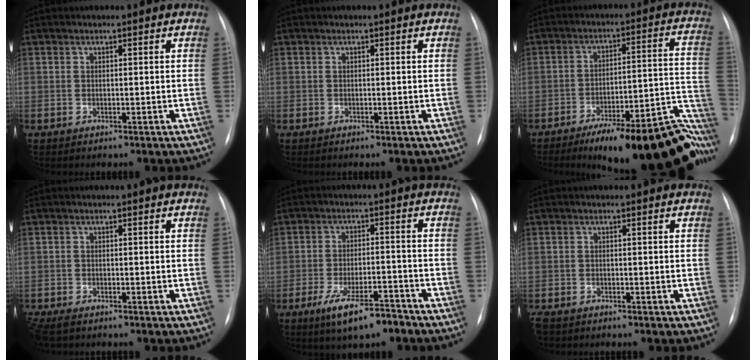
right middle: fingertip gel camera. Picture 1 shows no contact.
{"total": 0.0}
{"total": 24.6, "force": [-19.1, 4.7, 14.8], "torque": [-0.087, 0.025, -0.259]}
{"total": 4.2, "force": [-3.3, 1.5, 2.2], "torque": [-0.043, -0.012, -0.057]}
{"total": 8.3, "force": [-5.7, 2.1, 5.6], "torque": [-0.101, -0.008, -0.093]}
{"total": 2.7, "force": [-2.1, 1.3, 1.1], "torque": [-0.021, -0.005, -0.032]}